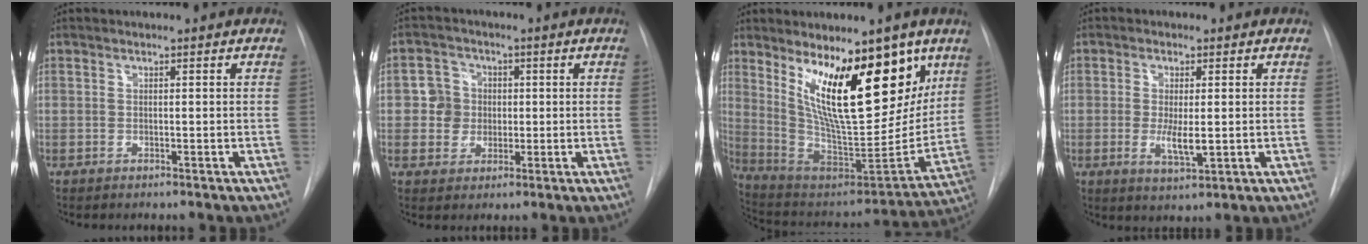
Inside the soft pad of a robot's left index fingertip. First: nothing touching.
{"total": 5.2, "force": [0.1, 5.1, 1.0], "torque": [-0.017, 0.019, 0.005]}
{"total": 21.3, "force": [10.7, 6.9, 17.1], "torque": [-0.256, -0.021, 0.190]}
{"total": 4.6, "force": [-0.5, 1.4, 4.4], "torque": [-0.084, -0.011, -0.004]}